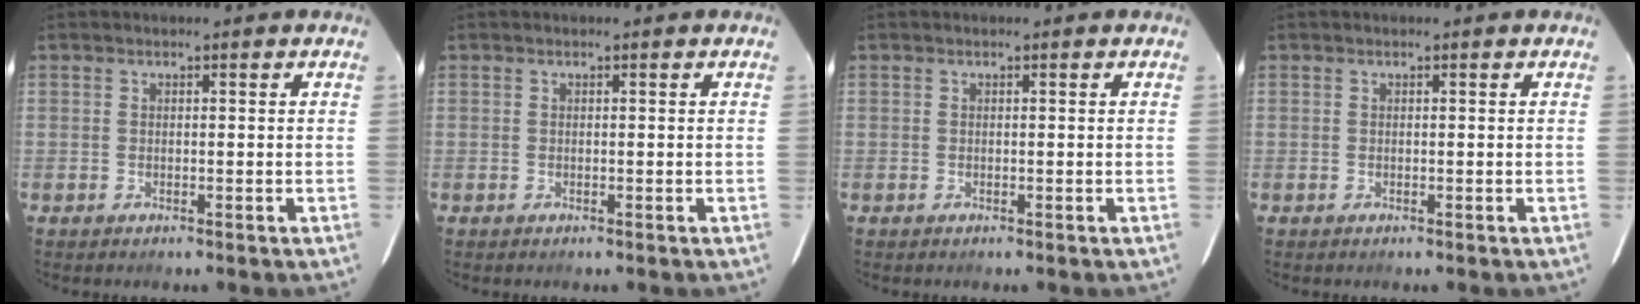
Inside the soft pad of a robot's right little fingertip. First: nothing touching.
{"total": 0.0}
{"total": 0.0}
{"total": 0.0}